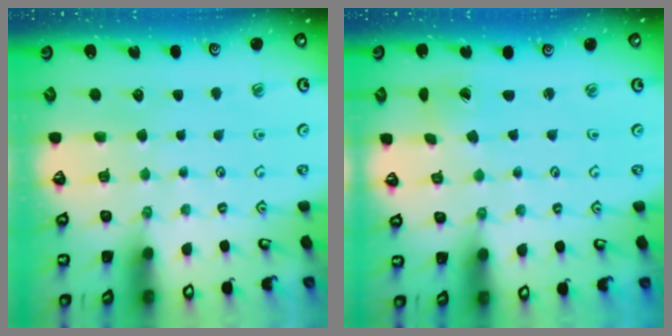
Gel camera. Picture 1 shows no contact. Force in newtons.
{"total": 1.7, "press": 1.7, "slide": 0.1}